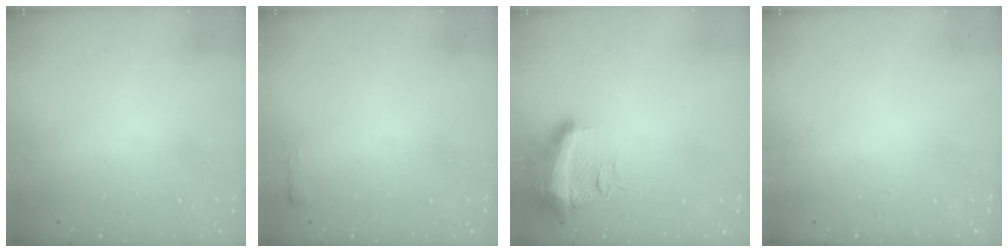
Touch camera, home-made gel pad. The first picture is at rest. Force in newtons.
{"total": 2.4, "press": 2.4, "slide": 0.4}
{"total": 17.3, "press": 13.2, "slide": 11.2}
{"total": 0.0}